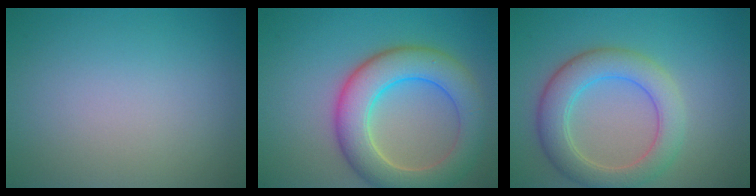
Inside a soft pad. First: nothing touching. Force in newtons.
{"total": 7.8, "press": 7.8, "slide": 0.3}
{"total": 5.4, "press": 5.4, "slide": 0.4}